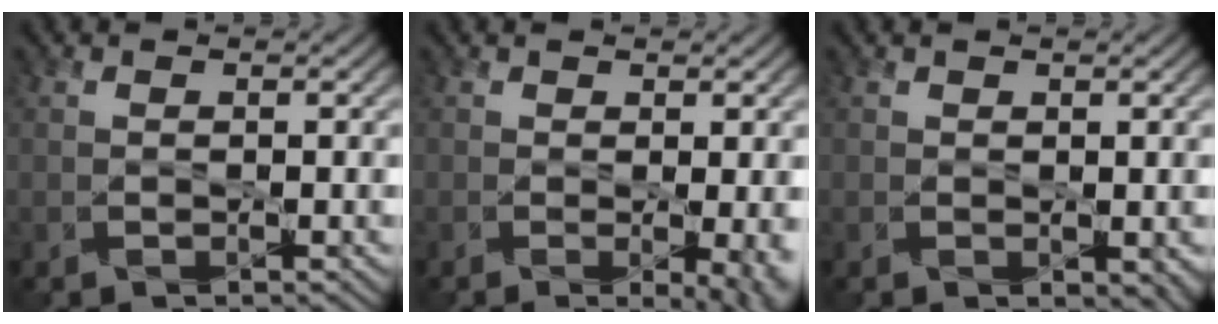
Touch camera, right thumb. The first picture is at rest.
{"total": 4.4, "force": [-0.6, 1.5, 4.1], "torque": [-0.057, -0.007, -0.002]}
{"total": 1.3, "force": [0.2, 0.9, 0.8], "torque": [-0.013, -0.005, 0.008]}